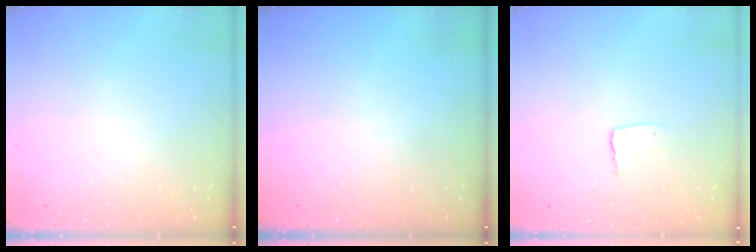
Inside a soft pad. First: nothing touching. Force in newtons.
{"total": 0.0}
{"total": 3.6, "press": 3.6, "slide": 0.3}